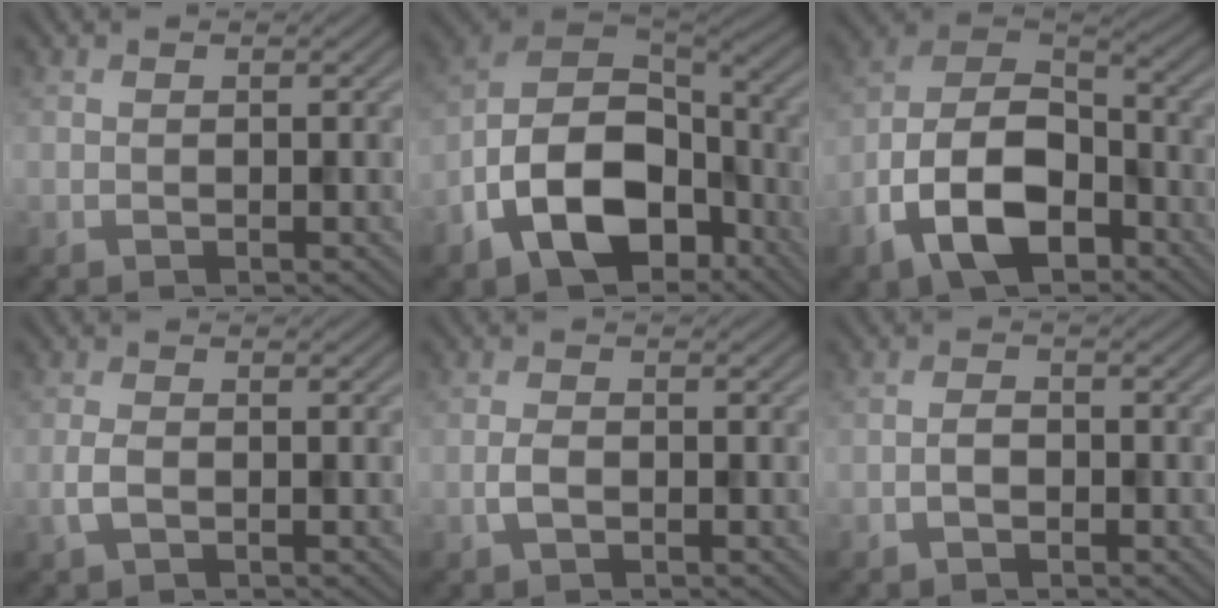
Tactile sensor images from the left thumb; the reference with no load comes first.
{"total": 15.7, "force": [-6.8, 9.8, 10.3], "torque": [-0.220, -0.032, -0.132]}
{"total": 13.3, "force": [-6.5, 7.3, 9.0], "torque": [-0.198, -0.017, -0.137]}
{"total": 2.2, "force": [-0.8, 1.0, 1.8], "torque": [-0.045, 0.000, -0.019]}
{"total": 1.9, "force": [-0.8, 0.9, 1.5], "torque": [-0.033, 0.003, -0.019]}
{"total": 1.7, "force": [-1.0, 0.8, 1.1], "torque": [-0.020, 0.005, -0.020]}